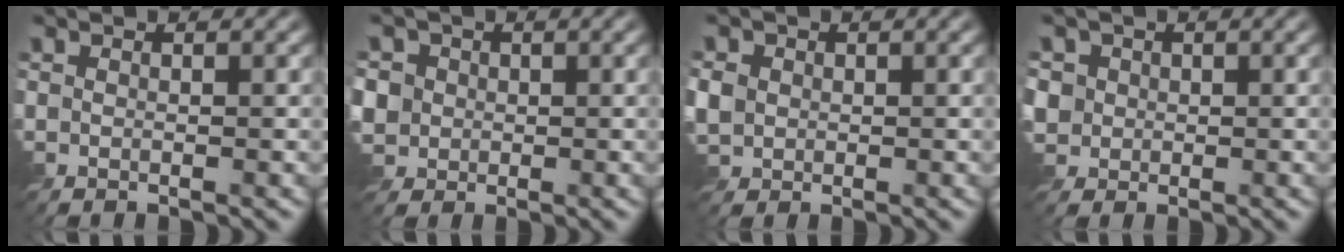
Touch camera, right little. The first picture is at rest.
{"total": 5.3, "force": [1.1, 4.8, 2.1], "torque": [-0.065, 0.016, 0.015]}
{"total": 3.0, "force": [0.1, 2.7, 1.2], "torque": [-0.043, 0.004, -0.003]}
{"total": 3.6, "force": [0.9, 3.3, 1.2], "torque": [-0.052, 0.009, 0.021]}